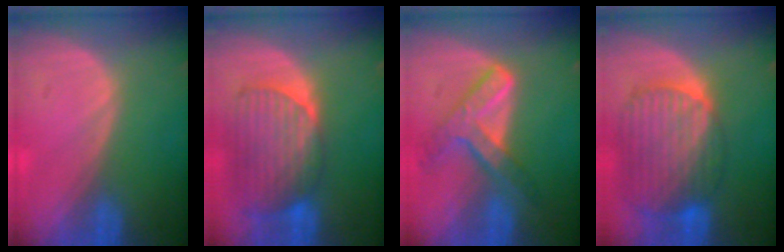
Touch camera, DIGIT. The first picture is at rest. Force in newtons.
{"total": 9.1, "press": 8.3, "slide": 3.7}
{"total": 7.3, "press": 6.2, "slide": 3.8}
{"total": 10.7, "press": 9.1, "slide": 5.5}